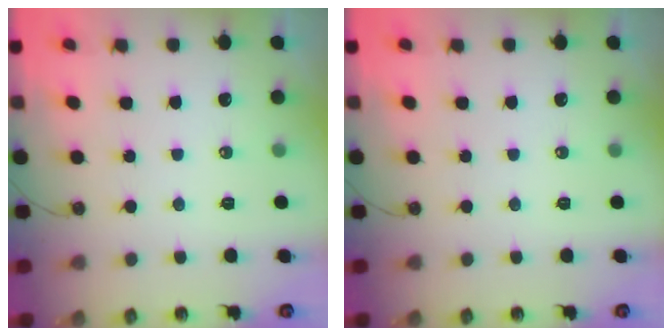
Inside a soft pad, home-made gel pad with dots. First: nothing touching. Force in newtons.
{"total": 0.0}